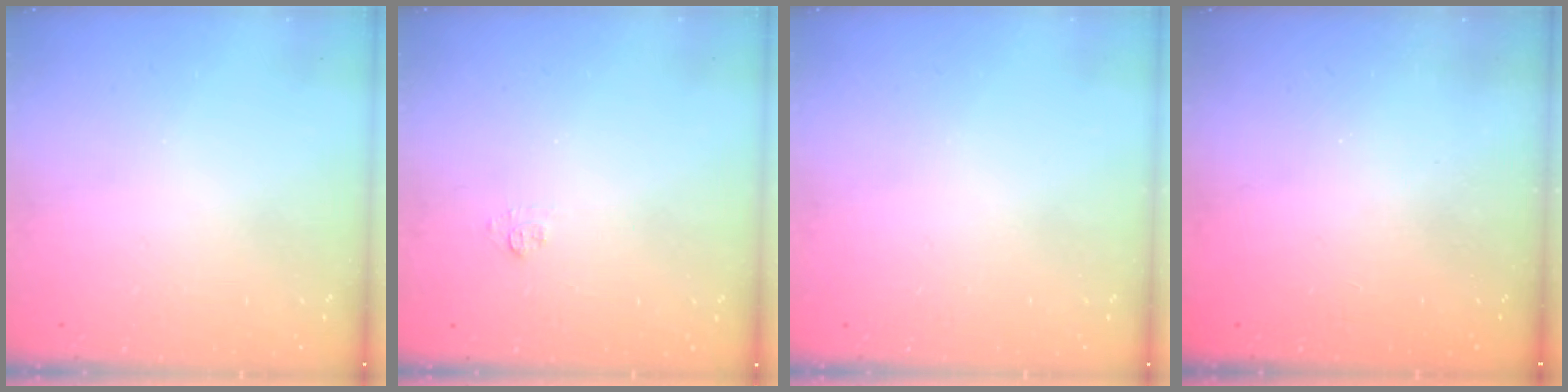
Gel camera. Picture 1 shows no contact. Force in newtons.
{"total": 4.0, "press": 4.0, "slide": 0.5}
{"total": 0.0}
{"total": 2.4, "press": 2.2, "slide": 0.8}